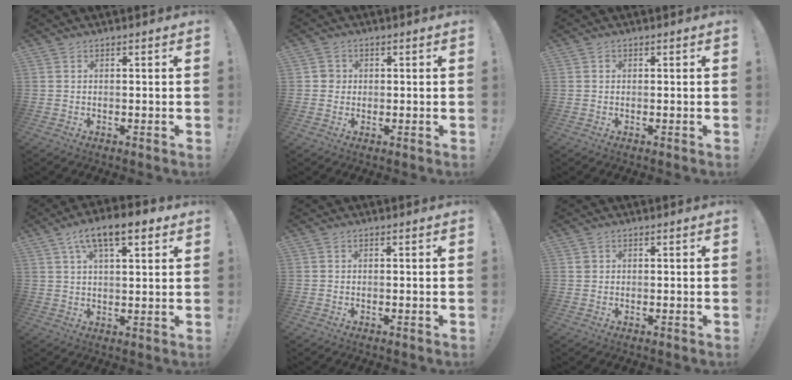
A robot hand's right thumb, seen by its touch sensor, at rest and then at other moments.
{"total": 2.6, "force": [0.1, 2.6, 0.6], "torque": [0.002, 0.002, 0.000]}
{"total": 0.5, "force": [0.0, 0.5, 0.0], "torque": [0.004, 0.000, 0.000]}
{"total": 10.7, "force": [5.7, 4.5, 8.0], "torque": [-0.126, -0.015, 0.099]}
{"total": 0.0}
{"total": 1.1, "force": [0.5, 1.0, 0.3], "torque": [-0.002, 0.001, 0.009]}